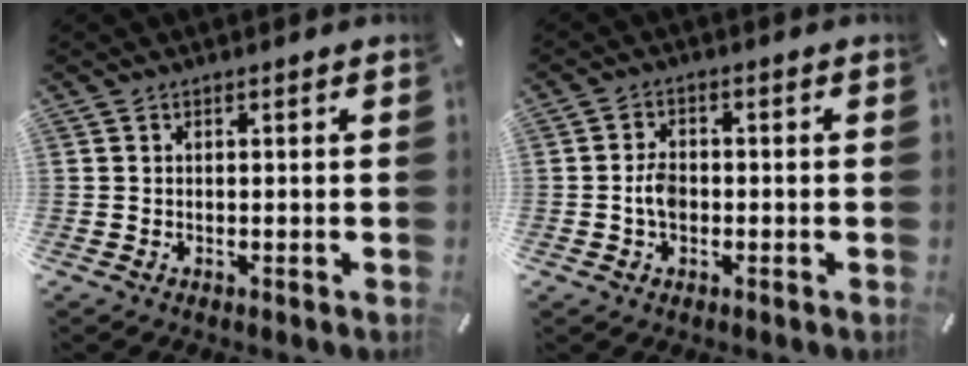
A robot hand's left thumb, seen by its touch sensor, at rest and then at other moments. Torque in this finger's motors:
{"motor_torque": [0.52, 1.51, 0.34, 0.02, 0.01]}